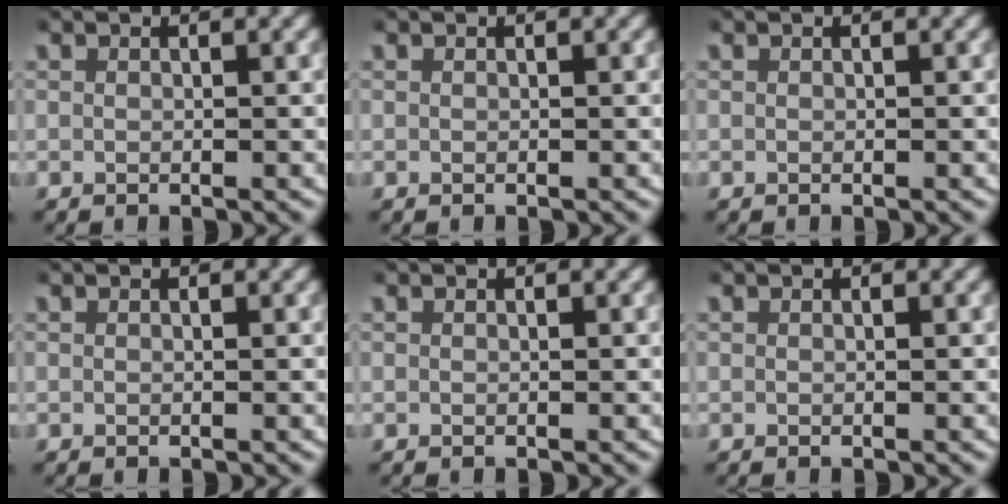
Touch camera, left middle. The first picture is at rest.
{"total": 0.0}
{"total": 0.0}
{"total": 0.0}
{"total": 0.0}
{"total": 0.0}